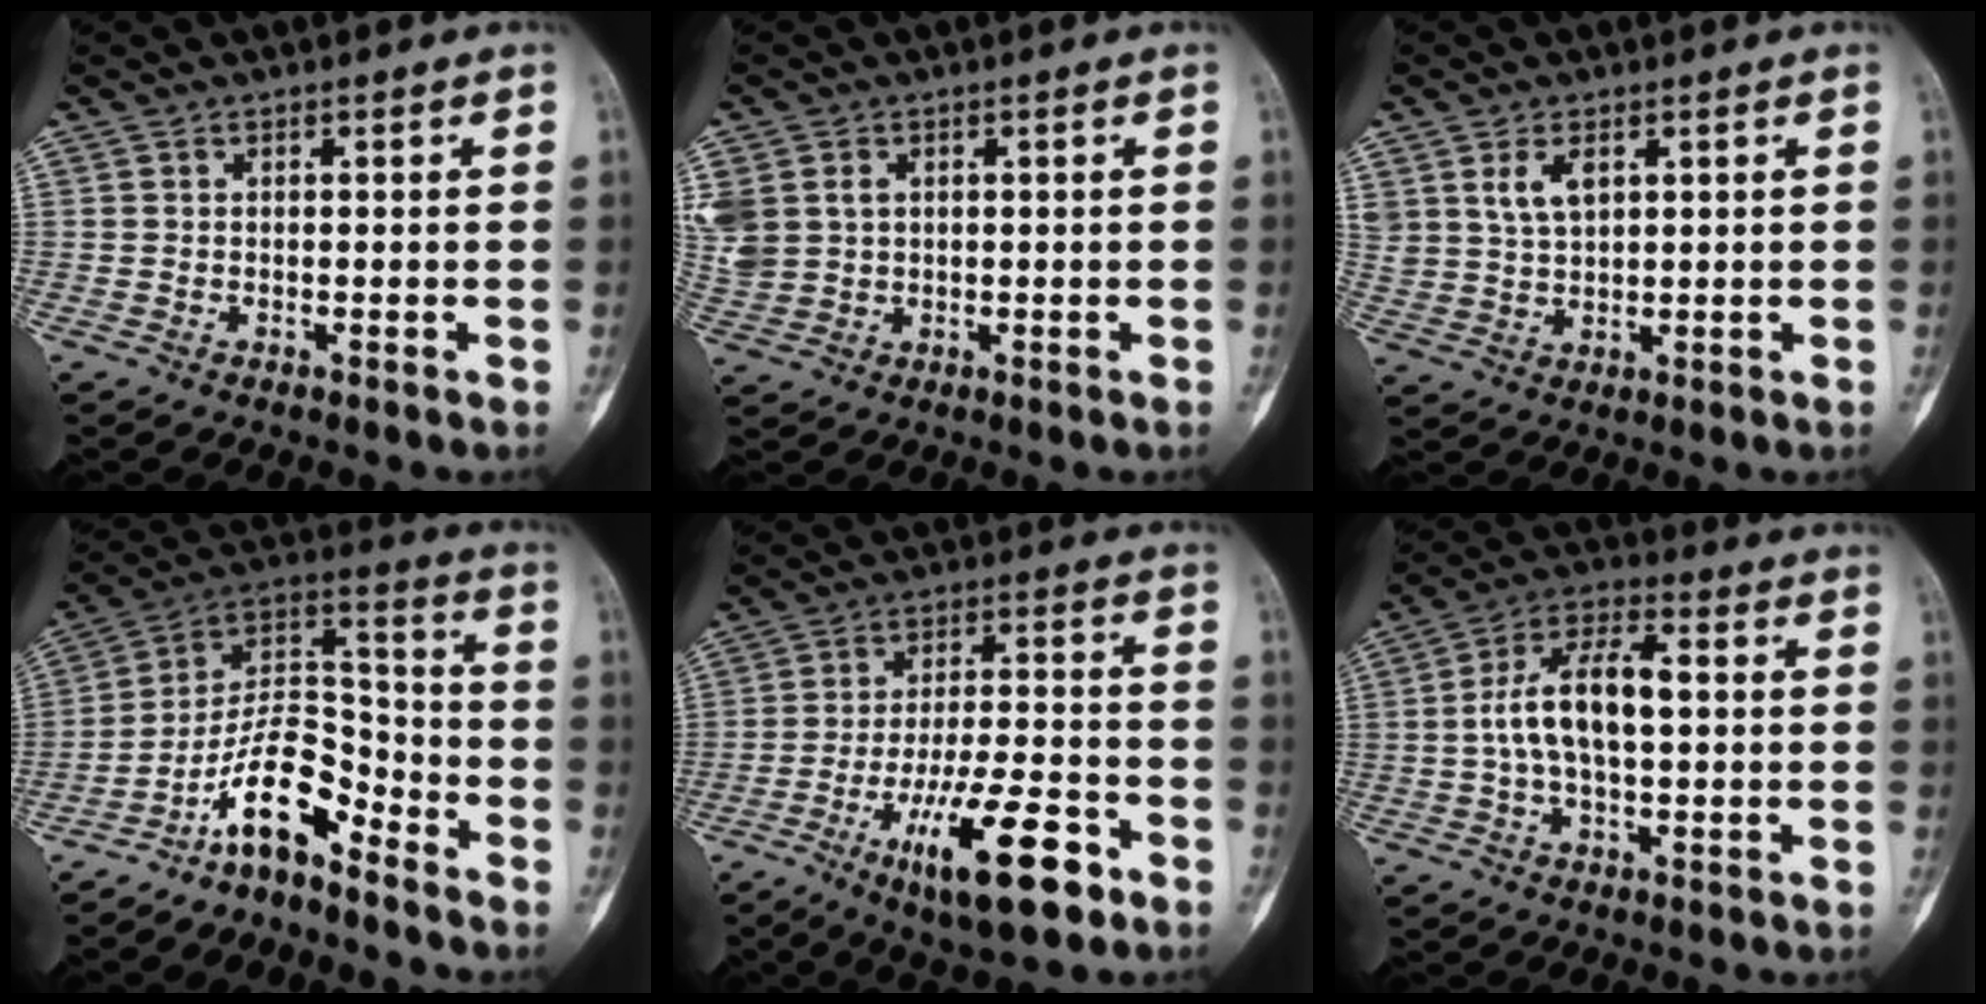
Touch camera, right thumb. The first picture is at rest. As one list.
[{"total": 11.2, "force": [2.5, 9.2, 5.7], "torque": [-0.162, 0.017, 0.068]}, {"total": 5.2, "force": [2.4, 3.0, 3.5], "torque": [-0.059, -0.011, 0.053]}, {"total": 12.3, "force": [-8.4, 4.9, 7.5], "torque": [-0.128, 0.098, -0.162]}, {"total": 16.5, "force": [-8.4, 4.8, 13.4], "torque": [-0.222, 0.042, -0.131]}, {"total": 12.0, "force": [0.3, 5.8, 10.5], "torque": [-0.197, 0.028, 0.000]}]